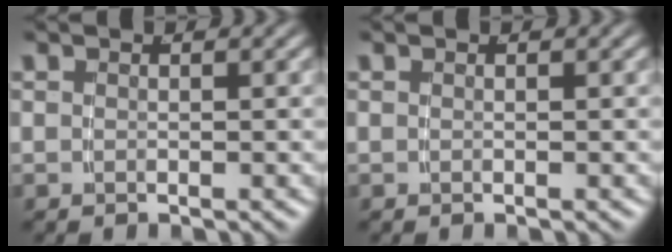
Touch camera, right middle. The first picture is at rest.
{"total": 0.0}